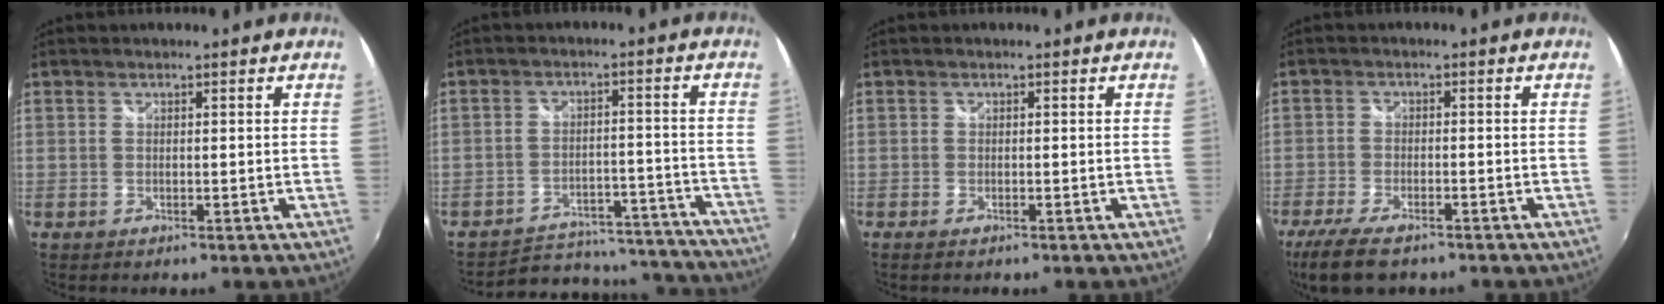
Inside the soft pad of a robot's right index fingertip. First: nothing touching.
{"total": 19.1, "force": [-17.4, 6.7, 4.0], "torque": [-0.082, 0.043, -0.206]}
{"total": 1.0, "force": [-0.8, 0.4, 0.5], "torque": [-0.010, -0.004, -0.015]}
{"total": 9.8, "force": [-7.3, 3.2, 5.6], "torque": [-0.140, -0.030, -0.132]}